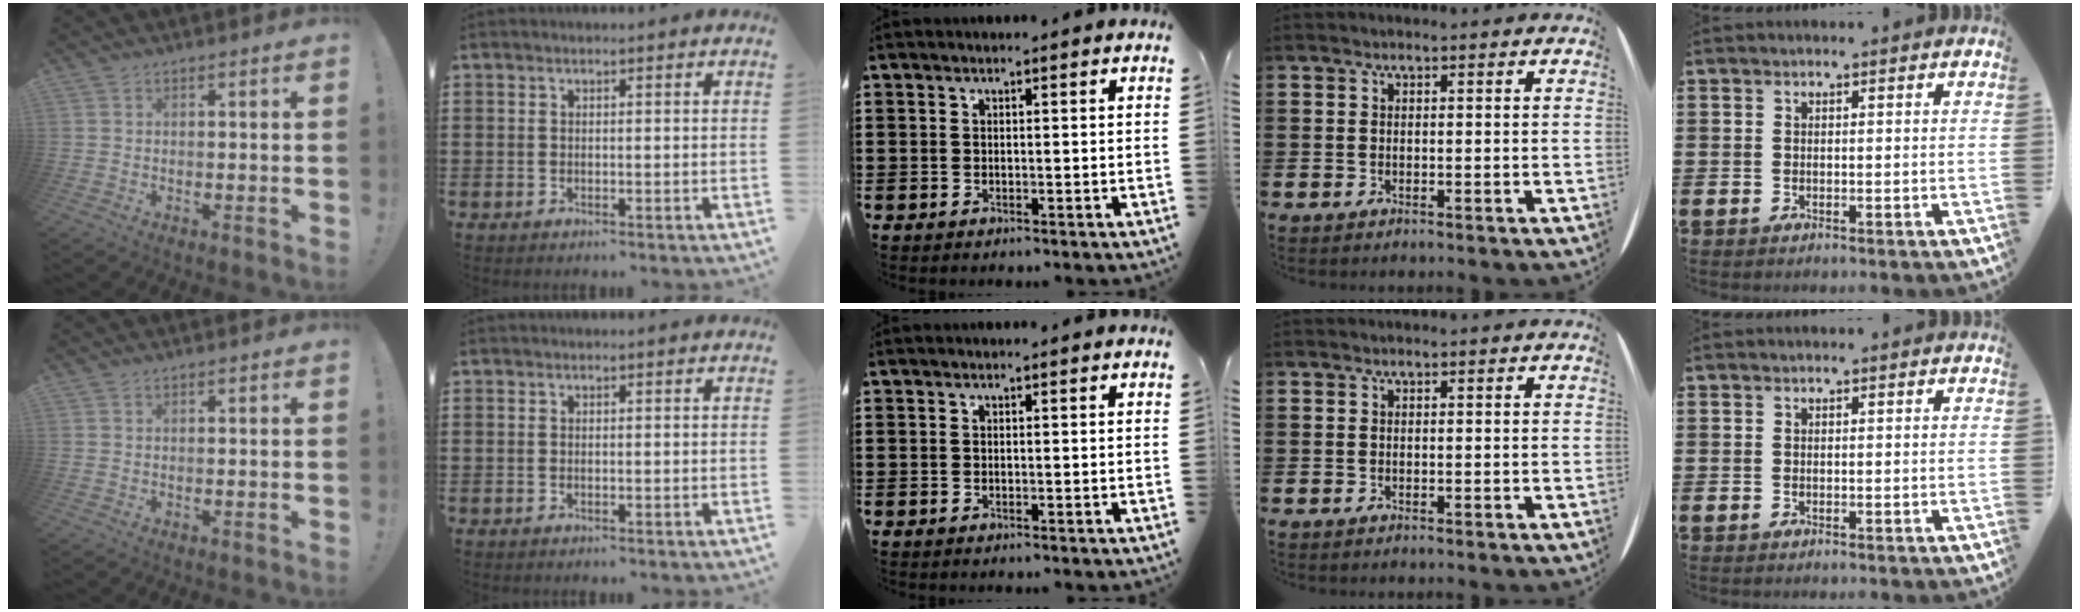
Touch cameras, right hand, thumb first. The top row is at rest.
{}